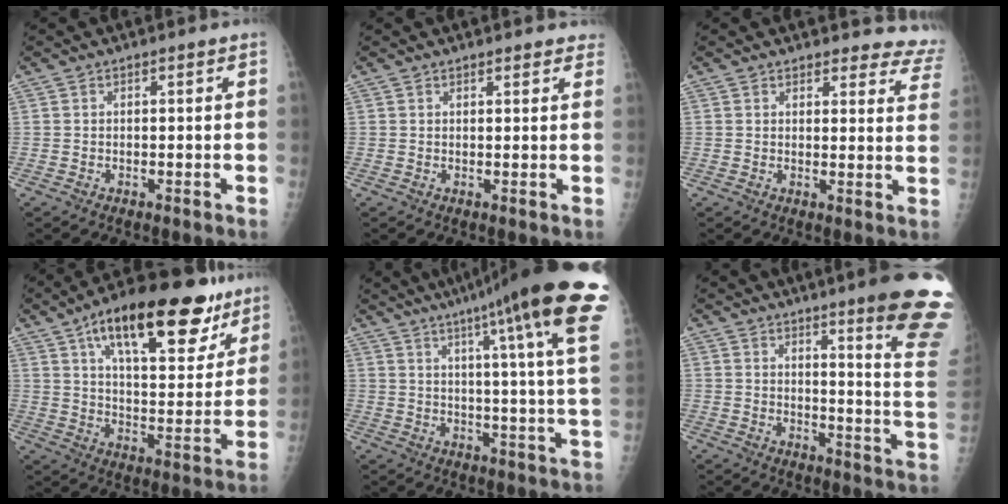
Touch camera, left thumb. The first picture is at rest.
{"total": 3.4, "force": [3.1, 1.1, 1.0], "torque": [0.011, -0.007, 0.027]}
{"total": 11.5, "force": [11.0, 3.0, 0.7], "torque": [0.048, -0.083, 0.086]}
{"total": 25.0, "force": [14.5, 10.0, 17.7], "torque": [-0.230, -0.029, 0.224]}
{"total": 24.7, "force": [14.4, 2.0, 20.0], "torque": [-0.257, -0.042, 0.182]}
{"total": 19.2, "force": [13.3, 1.1, 13.8], "torque": [-0.147, -0.099, 0.163]}